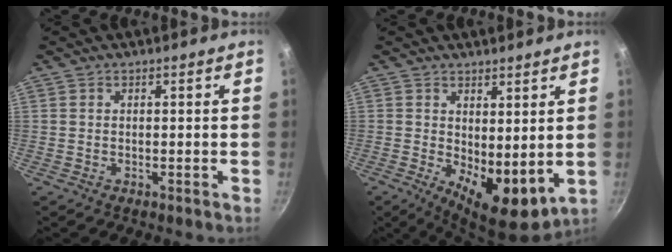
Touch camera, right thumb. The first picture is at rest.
{"total": 9.4, "force": [0.9, 4.1, 8.4], "torque": [-0.103, -0.026, 0.024]}